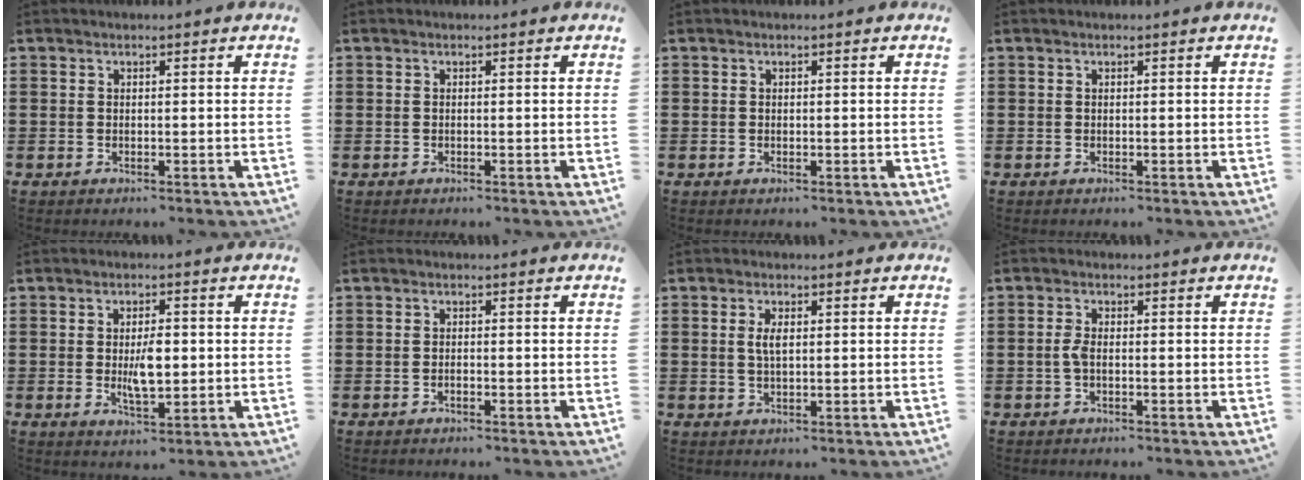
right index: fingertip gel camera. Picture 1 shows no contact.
{"total": 0.0}
{"total": 0.0}
{"total": 0.0}
{"total": 5.0, "force": [-0.2, 2.1, 4.6], "torque": [-0.083, -0.002, -0.007]}
{"total": 0.7, "force": [-0.5, 0.1, 0.4], "torque": [-0.010, -0.004, -0.008]}
{"total": 2.3, "force": [0.5, 0.8, 2.1], "torque": [-0.043, 0.005, 0.006]}
{"total": 2.1, "force": [-0.4, 0.7, 1.9], "torque": [-0.051, -0.004, -0.013]}